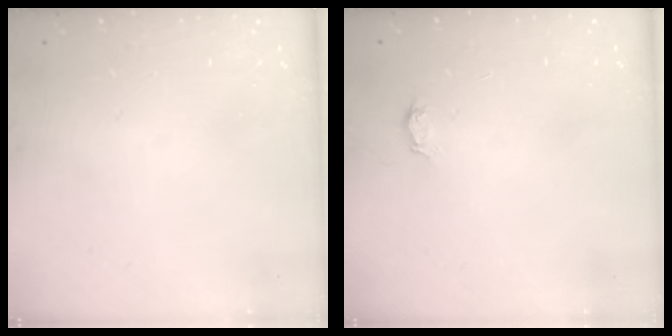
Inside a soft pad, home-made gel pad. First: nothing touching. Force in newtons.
{"total": 3.0, "press": 2.9, "slide": 0.3}